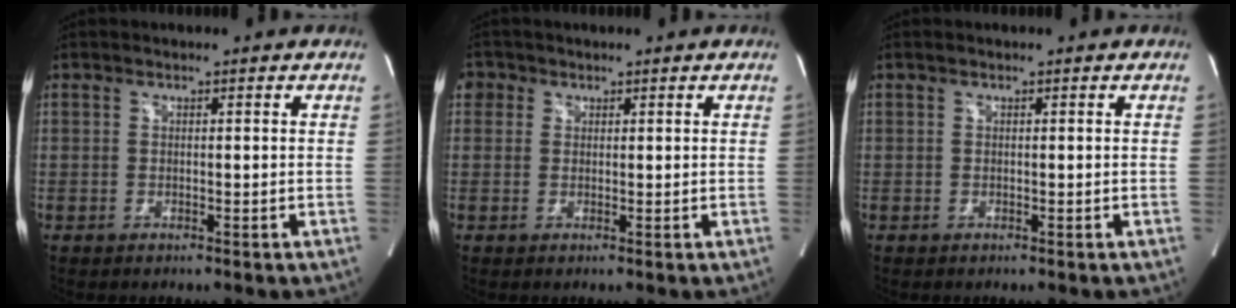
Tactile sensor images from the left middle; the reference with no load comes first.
{"total": 2.2, "force": [1.0, 2.0, 0.3], "torque": [0.004, 0.007, 0.013]}
{"total": 0.0}